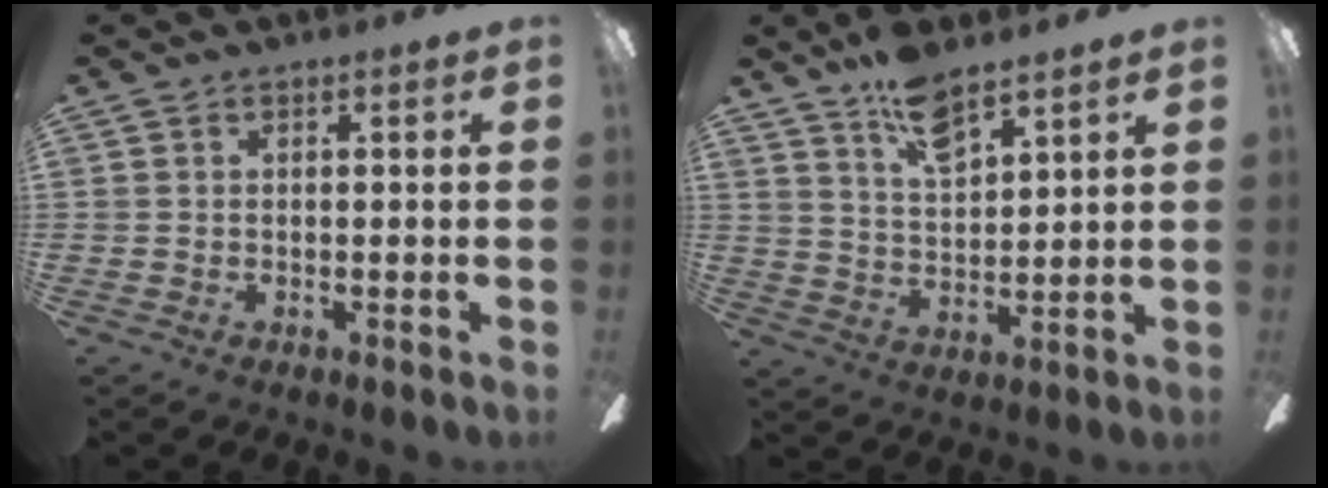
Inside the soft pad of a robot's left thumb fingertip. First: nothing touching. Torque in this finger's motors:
{"motor_torque": [1.26, 0.63, 1.07, -0.80, 0.24]}